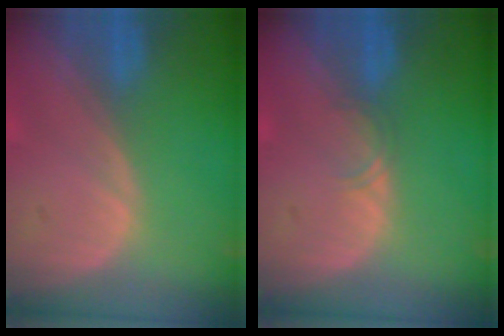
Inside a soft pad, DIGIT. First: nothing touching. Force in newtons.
{"total": 1.1, "press": 1.1, "slide": 0.1}